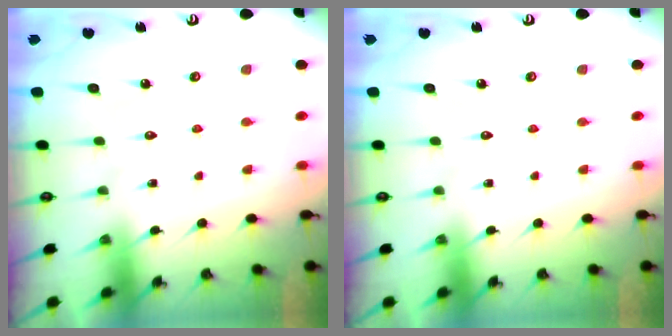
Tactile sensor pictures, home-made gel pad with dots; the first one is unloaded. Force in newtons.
{"total": 0.0}